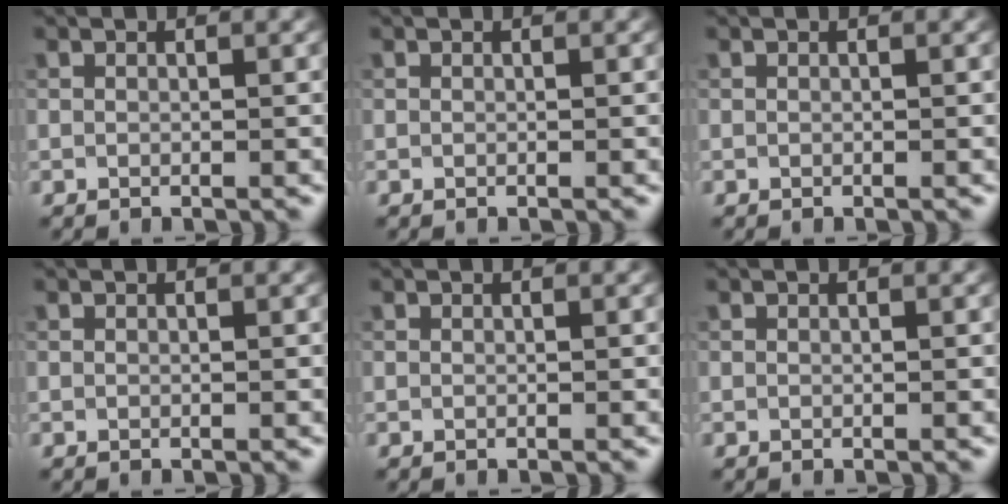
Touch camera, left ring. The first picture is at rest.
{"total": 0.0}
{"total": 0.0}
{"total": 0.0}
{"total": 0.0}
{"total": 0.0}